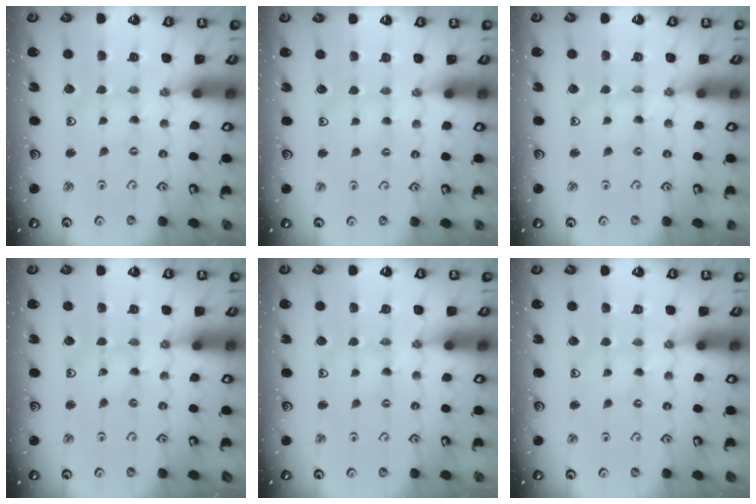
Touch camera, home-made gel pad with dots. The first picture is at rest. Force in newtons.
{"total": 2.1, "press": 2.1, "slide": 0.3}
{"total": 0.0}
{"total": 0.0}
{"total": 0.0}
{"total": 0.0}